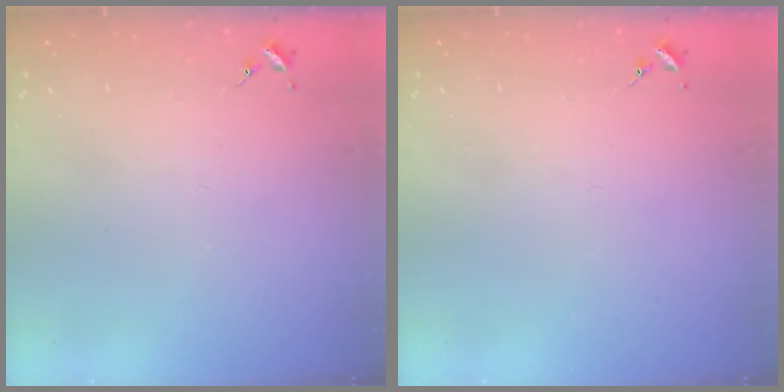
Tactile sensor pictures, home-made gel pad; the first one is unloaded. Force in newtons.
{"total": 0.0}